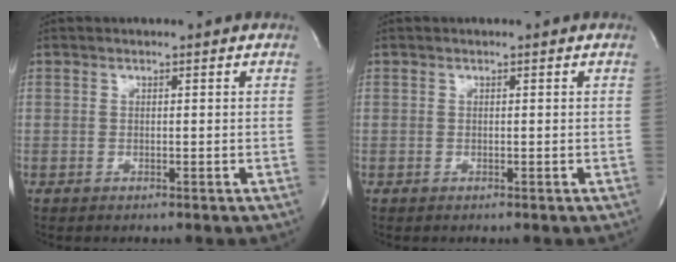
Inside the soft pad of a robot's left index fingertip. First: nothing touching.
{"total": 0.0}